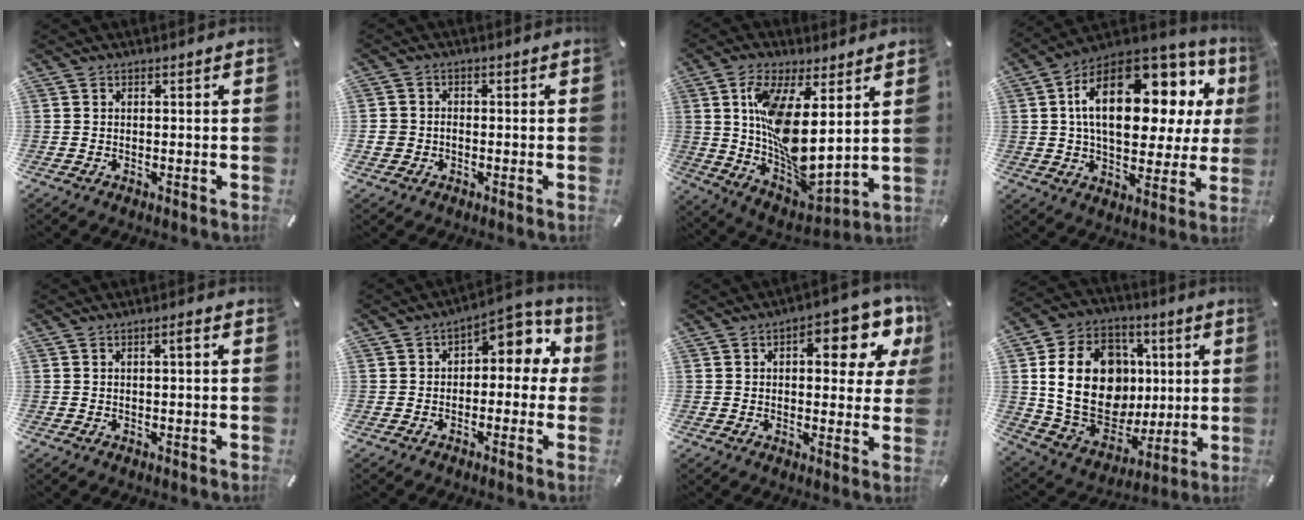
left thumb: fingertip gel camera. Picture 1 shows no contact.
{"total": 3.4, "force": [-1.1, 3.1, 1.0], "torque": [-0.016, 0.007, -0.020]}
{"total": 15.4, "force": [4.0, 6.2, 13.5], "torque": [-0.258, -0.048, 0.072]}
{"total": 22.4, "force": [7.7, 12.1, 17.2], "torque": [-0.283, -0.047, 0.125]}
{"total": 1.6, "force": [0.3, 0.3, 1.5], "torque": [-0.029, 0.002, 0.003]}
{"total": 7.3, "force": [2.6, 4.6, 5.1], "torque": [-0.064, -0.021, 0.038]}
{"total": 12.6, "force": [4.5, 6.1, 10.1], "torque": [-0.122, -0.022, 0.071]}
{"total": 22.5, "force": [3.5, 17.7, 13.5], "torque": [-0.241, -0.015, 0.074]}